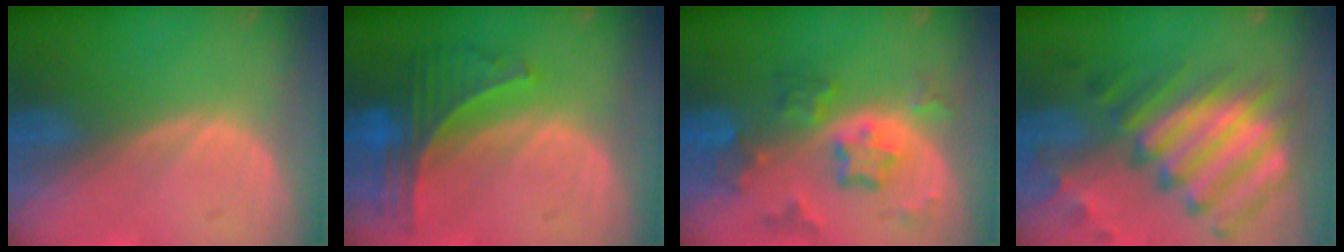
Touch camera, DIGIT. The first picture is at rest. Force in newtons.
{"total": 7.2, "press": 6.4, "slide": 3.3}
{"total": 7.7, "press": 6.8, "slide": 3.7}
{"total": 11.9, "press": 10.4, "slide": 5.7}